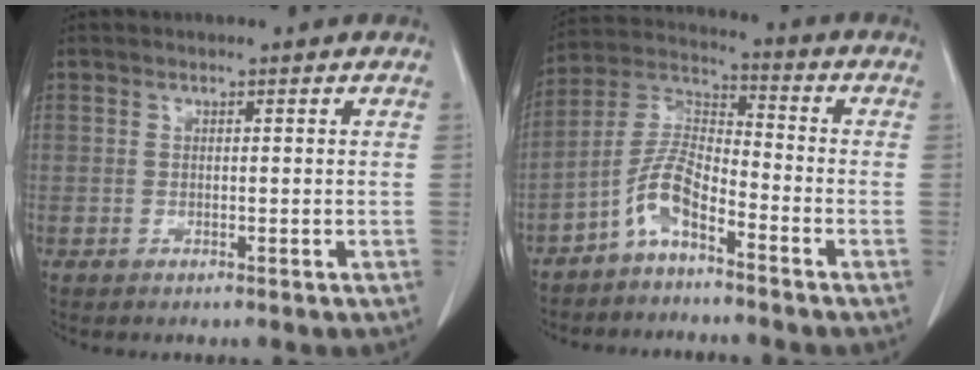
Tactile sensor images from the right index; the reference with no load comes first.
{"total": 7.2, "force": [-4.6, 2.1, 5.2], "torque": [-0.119, 0.015, -0.097]}